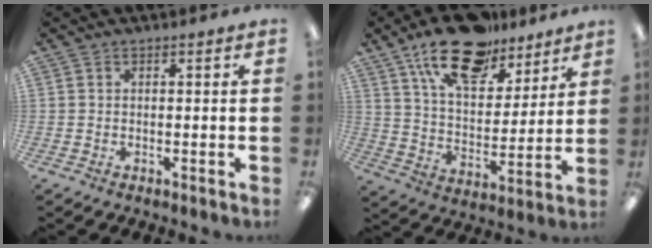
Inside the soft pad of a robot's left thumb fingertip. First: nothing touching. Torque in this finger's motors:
{"motor_torque": [0.37, 0.44, 1.27, -1.50, 0.09]}